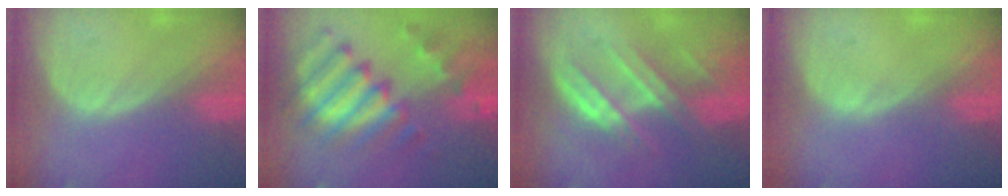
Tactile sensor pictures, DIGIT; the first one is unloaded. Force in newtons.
{"total": 11.4, "press": 9.8, "slide": 5.8}
{"total": 7.5, "press": 7.2, "slide": 1.9}
{"total": 0.0}